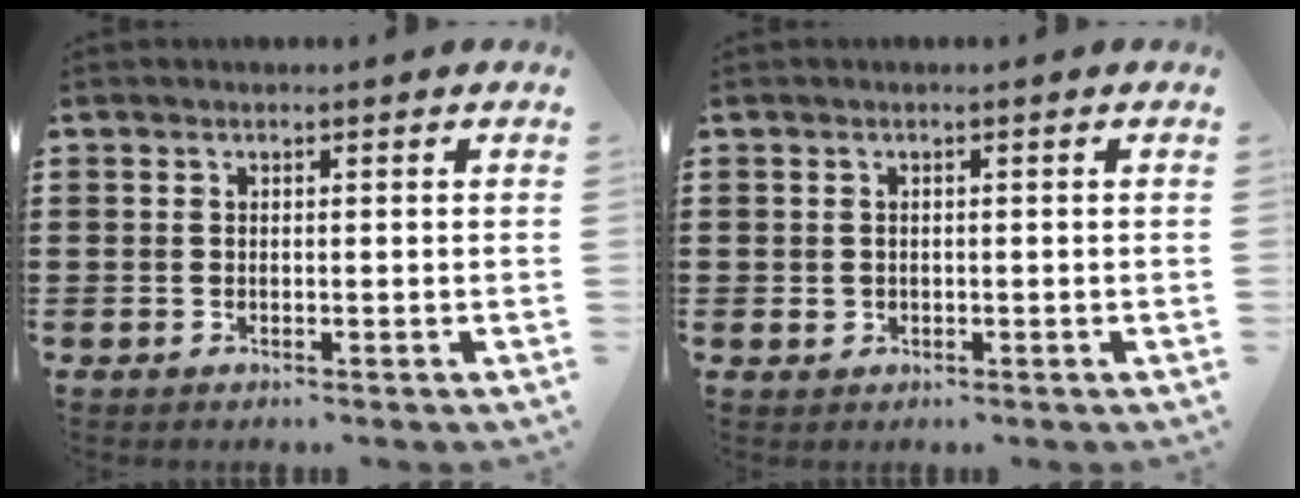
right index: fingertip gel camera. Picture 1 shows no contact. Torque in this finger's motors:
{"motor_torque": [1.10, 1.04, 0.04, 0.02]}